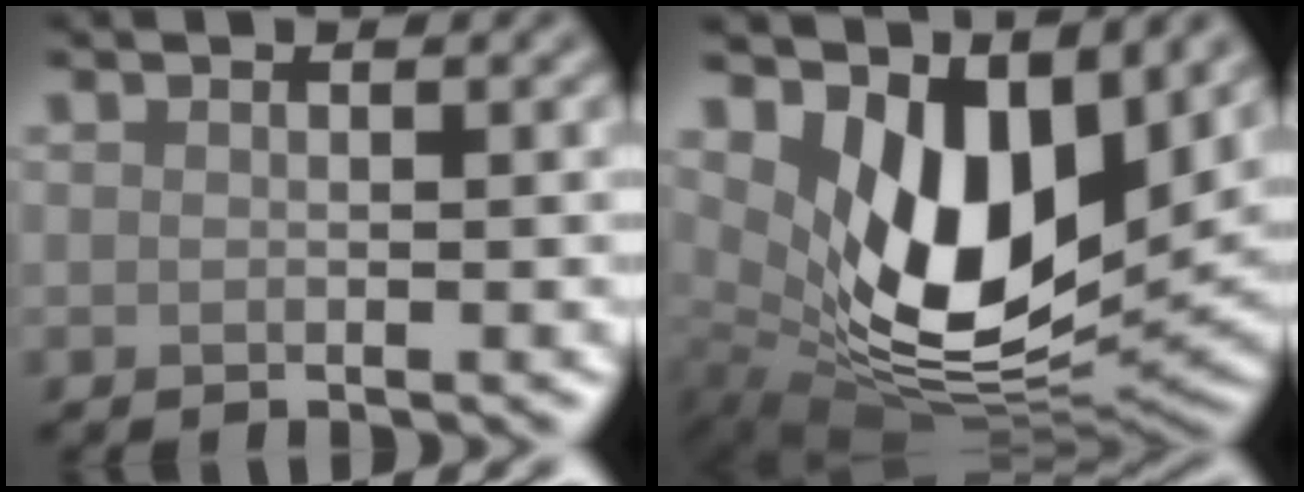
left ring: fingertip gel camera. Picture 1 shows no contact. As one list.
[{"total": 11.2, "force": [3.6, 6.1, 8.6], "torque": [-0.151, -0.029, 0.073]}]